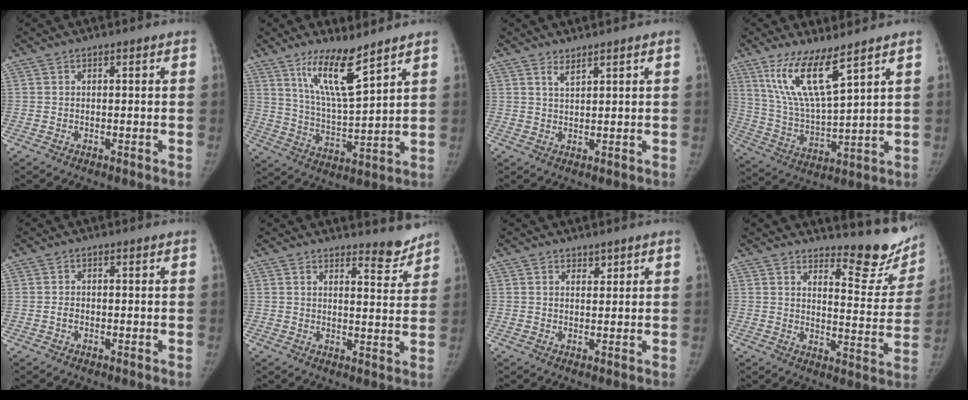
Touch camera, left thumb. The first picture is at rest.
{"total": 11.6, "force": [7.7, 2.1, 8.4], "torque": [-0.146, -0.061, 0.154]}
{"total": 1.9, "force": [1.5, 0.4, 1.0], "torque": [-0.017, -0.012, 0.032]}
{"total": 12.8, "force": [7.9, 2.7, 9.7], "torque": [-0.187, -0.047, 0.170]}
{"total": 1.2, "force": [-0.4, 0.9, 0.6], "torque": [-0.010, 0.004, -0.008]}
{"total": 4.9, "force": [4.6, 1.2, 1.1], "torque": [0.002, -0.046, 0.061]}
{"total": 1.5, "force": [1.1, 0.9, 0.4], "torque": [0.005, -0.008, 0.017]}
{"total": 13.8, "force": [12.4, 4.2, 4.3], "torque": [-0.011, -0.130, 0.144]}